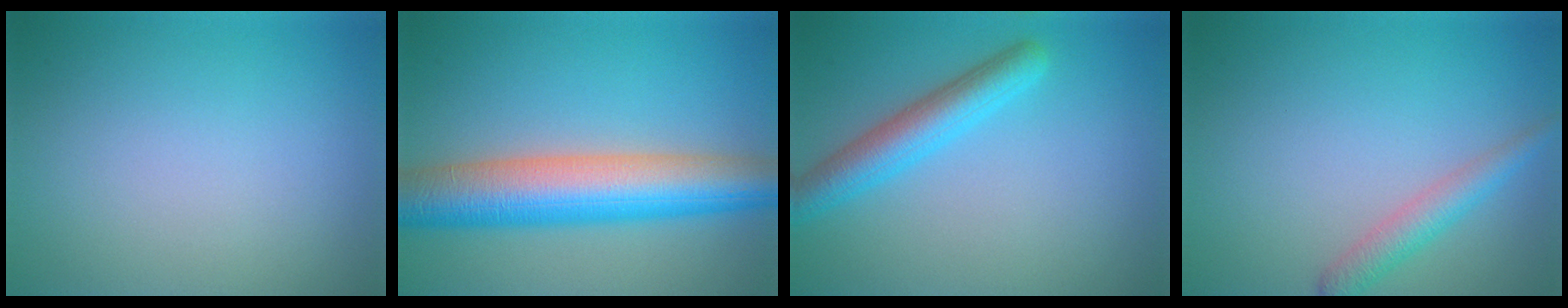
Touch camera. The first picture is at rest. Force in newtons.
{"total": 9.8, "press": 9.8, "slide": 0.0}
{"total": 4.1, "press": 4.1, "slide": 0.1}
{"total": 2.5, "press": 2.5, "slide": 0.1}